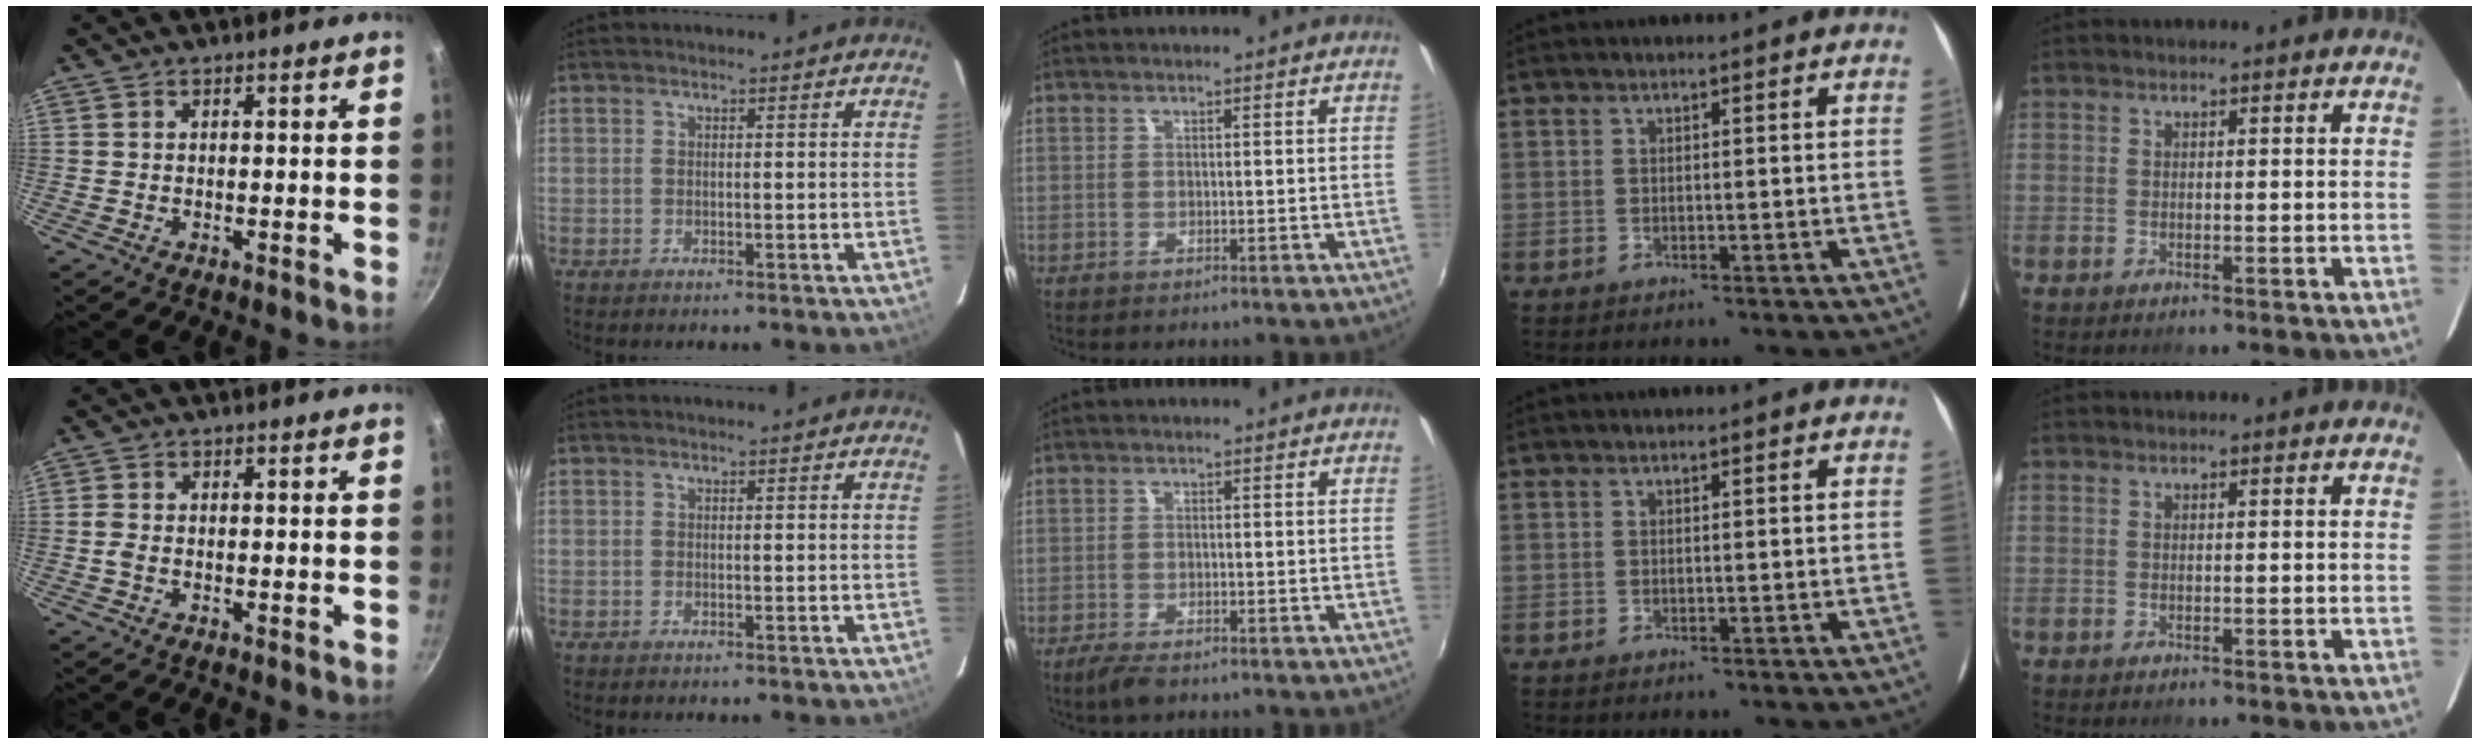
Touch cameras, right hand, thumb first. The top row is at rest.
{"thumb": {"total": 1.4, "force": [-0.5, 0.8, 1.0], "torque": [-0.028, 0.004, -0.014]}, "middle": {"total": 3.2, "force": [-2.4, 1.0, 1.9], "torque": [-0.049, -0.010, -0.045]}}